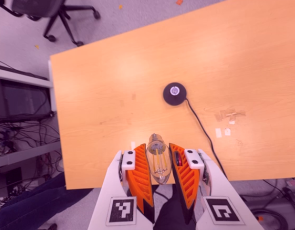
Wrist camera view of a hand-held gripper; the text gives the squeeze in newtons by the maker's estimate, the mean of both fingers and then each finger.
{"total": 13.4, "left": 14.5, "right": 12.4}